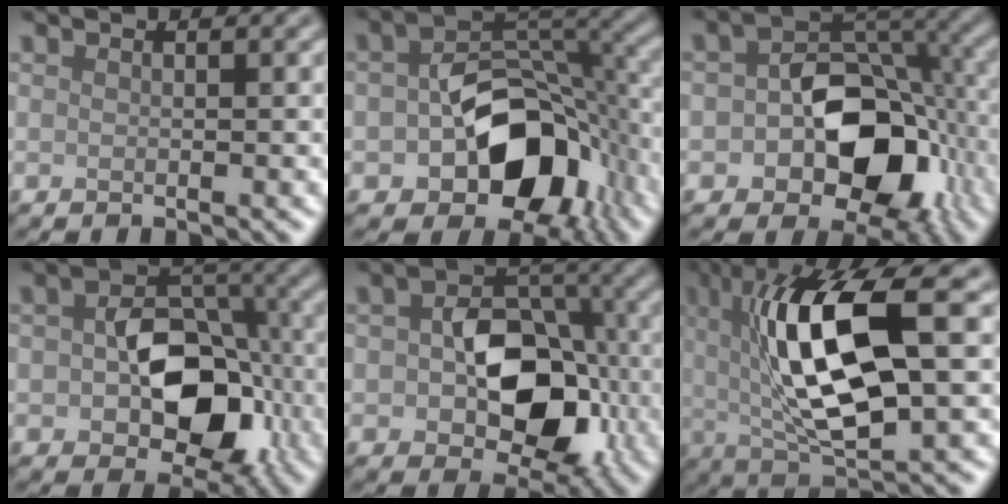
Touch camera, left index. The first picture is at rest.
{"total": 10.8, "force": [-3.3, 7.0, 7.5], "torque": [-0.108, 0.000, -0.052]}
{"total": 10.5, "force": [-2.7, 7.0, 7.4], "torque": [-0.108, -0.004, -0.046]}
{"total": 8.7, "force": [-1.3, 5.8, 6.3], "torque": [-0.090, -0.002, -0.017]}
{"total": 8.5, "force": [-0.9, 5.8, 6.1], "torque": [-0.086, 0.000, -0.013]}
{"total": 11.6, "force": [2.2, 3.4, 10.8], "torque": [-0.197, 0.003, 0.043]}